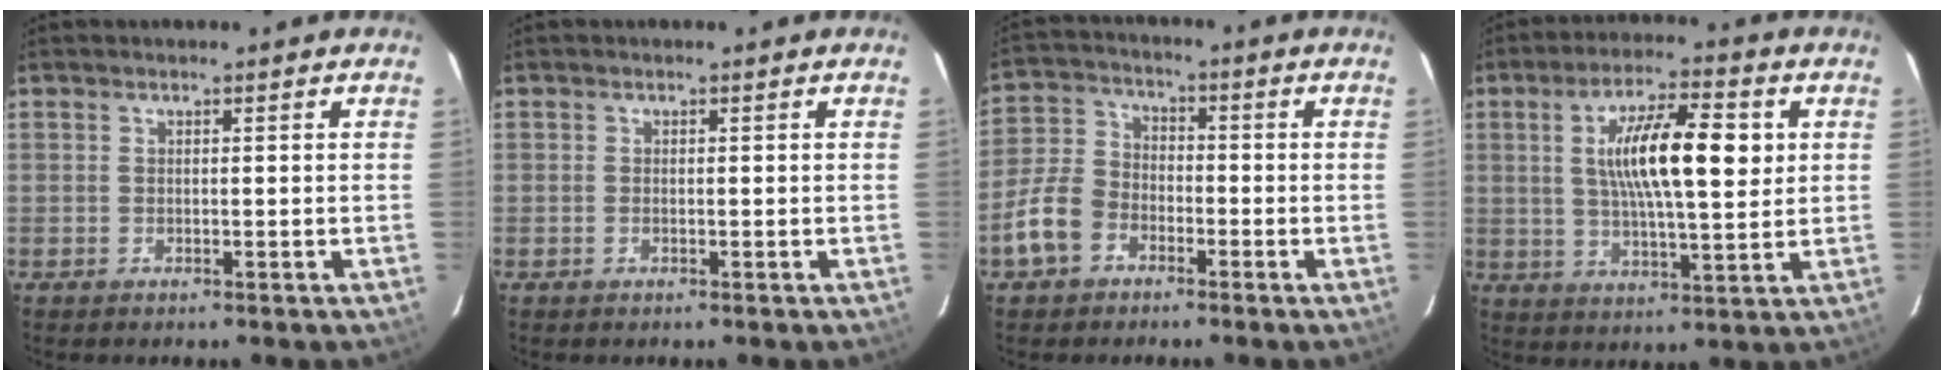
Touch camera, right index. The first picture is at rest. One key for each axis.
{"total": 0.6, "fx": -0.2, "fy": 0.4, "fz": 0.4, "tx": -0.008, "ty": 0.001, "tz": -0.004}
{"total": 9.0, "fx": -4.7, "fy": 6.4, "fz": 4.3, "tx": -0.098, "ty": 0.022, "tz": -0.094}
{"total": 13.8, "fx": 2.9, "fy": 3.5, "fz": 13.0, "tx": -0.227, "ty": 0.012, "tz": 0.050}